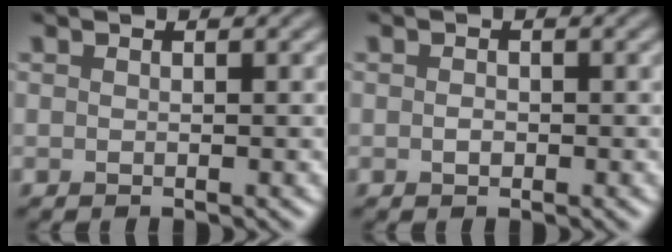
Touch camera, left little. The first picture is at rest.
{"total": 0.8, "force": [-0.2, 0.6, 0.5], "torque": [-0.010, -0.001, -0.007]}